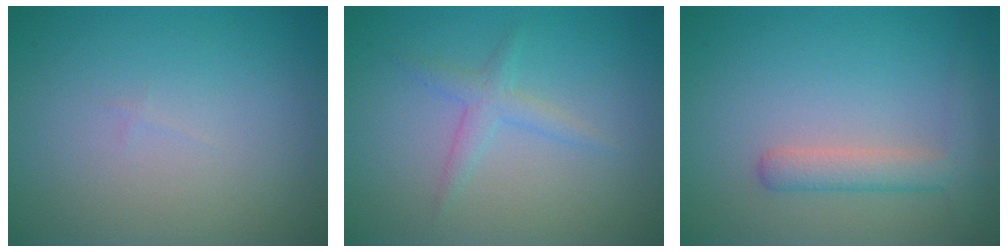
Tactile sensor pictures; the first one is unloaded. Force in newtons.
{"total": 1.8, "press": 1.8, "slide": 0.1}
{"total": 2.8, "press": 2.8, "slide": 0.2}